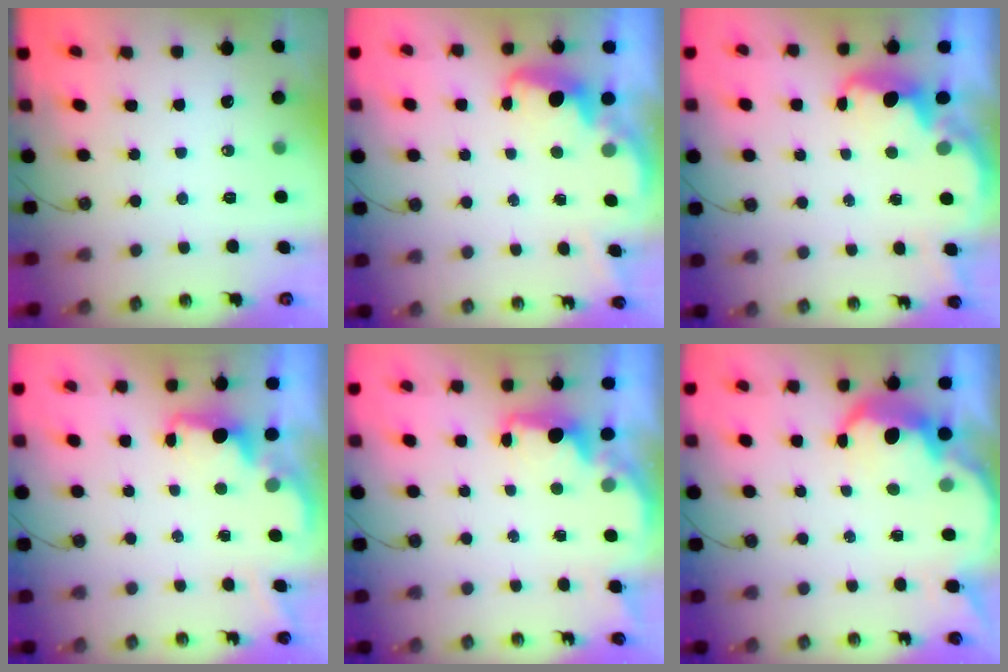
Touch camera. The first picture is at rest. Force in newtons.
{"total": 2.6, "press": 2.6, "slide": 0.5}
{"total": 2.0, "press": 1.8, "slide": 0.8}
{"total": 1.5, "press": 1.3, "slide": 0.7}
{"total": 2.5, "press": 2.3, "slide": 0.8}
{"total": 7.1, "press": 7.1, "slide": 0.5}